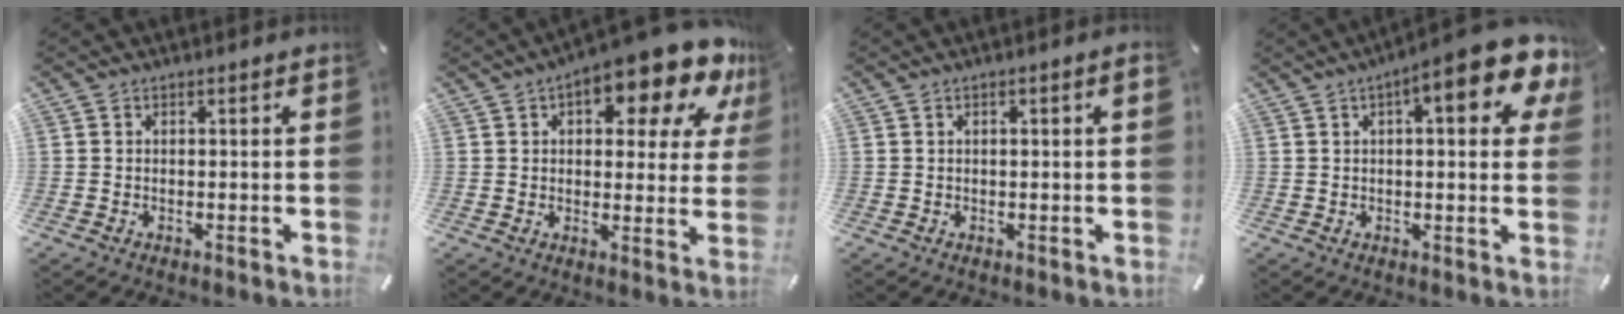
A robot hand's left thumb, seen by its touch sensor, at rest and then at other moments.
{"total": 15.4, "force": [9.8, 6.0, 10.2], "torque": [-0.132, -0.065, 0.159]}
{"total": 1.5, "force": [0.2, 0.1, 1.5], "torque": [-0.027, -0.002, 0.004]}
{"total": 13.4, "force": [6.3, 3.7, 11.3], "torque": [-0.153, -0.031, 0.097]}